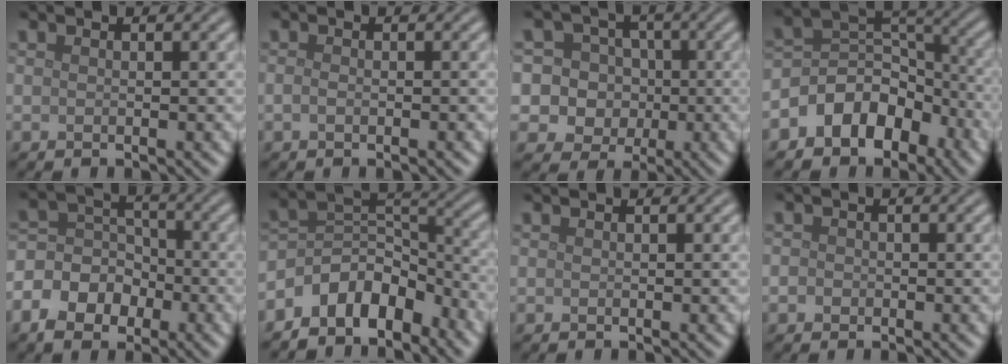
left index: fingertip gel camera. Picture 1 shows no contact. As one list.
[{"total": 1.0, "force": [-0.5, 0.4, 0.8], "torque": [-0.016, 0.000, -0.010]}, {"total": 10.6, "force": [0.7, 10.1, 3.2], "torque": [-0.086, 0.032, 0.003]}, {"total": 6.4, "force": [-3.6, 4.4, 2.9], "torque": [-0.027, 0.008, -0.074]}, {"total": 6.0, "force": [-2.8, 4.5, 2.8], "torque": [-0.025, 0.011, -0.061]}, {"total": 6.7, "force": [-4.7, 3.7, 3.0], "torque": [-0.030, 0.007, -0.094]}, {"total": 0.0}, {"total": 0.9, "force": [-0.2, 0.9, 0.3], "torque": [0.001, -0.003, -0.007]}]